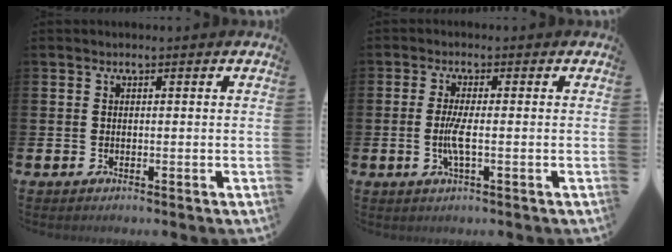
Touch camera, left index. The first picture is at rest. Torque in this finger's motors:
{"motor_torque": [0.32, 0.24, 0.17, 0.09]}